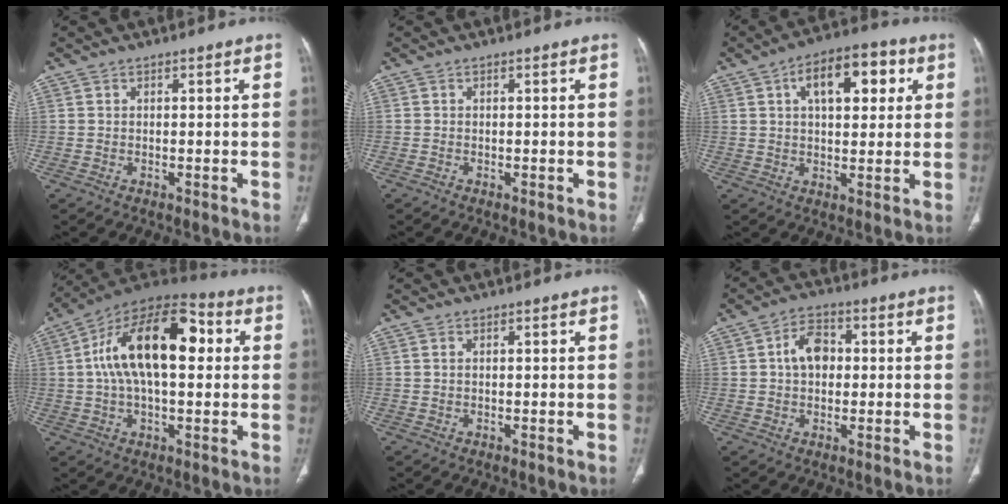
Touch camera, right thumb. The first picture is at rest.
{"total": 0.0}
{"total": 12.6, "force": [4.2, 6.5, 10.0], "torque": [-0.121, 0.014, 0.060]}
{"total": 20.3, "force": [3.1, 10.1, 17.3], "torque": [-0.283, 0.033, 0.041]}
{"total": 0.0}
{"total": 6.6, "force": [0.7, 4.7, 4.7], "torque": [-0.064, 0.015, 0.006]}